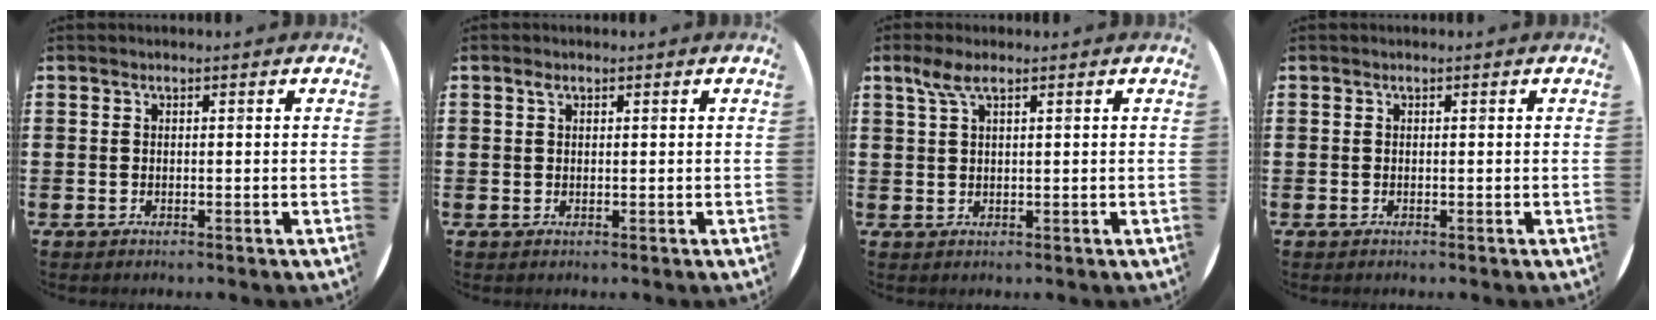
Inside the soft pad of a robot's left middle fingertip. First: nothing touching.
{"total": 0.8, "force": [0.5, 0.5, 0.4], "torque": [0.000, 0.000, 0.008]}
{"total": 2.8, "force": [1.7, 0.6, 2.2], "torque": [-0.047, 0.006, 0.028]}
{"total": 0.0}